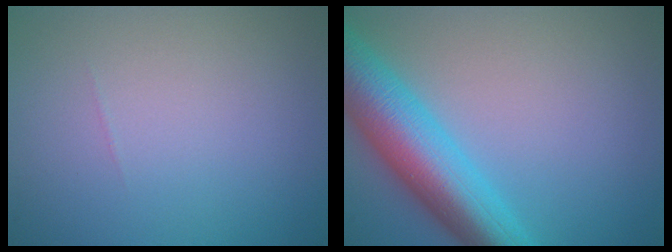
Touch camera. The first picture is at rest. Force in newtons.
{"total": 8.7, "press": 8.7, "slide": 0.1}